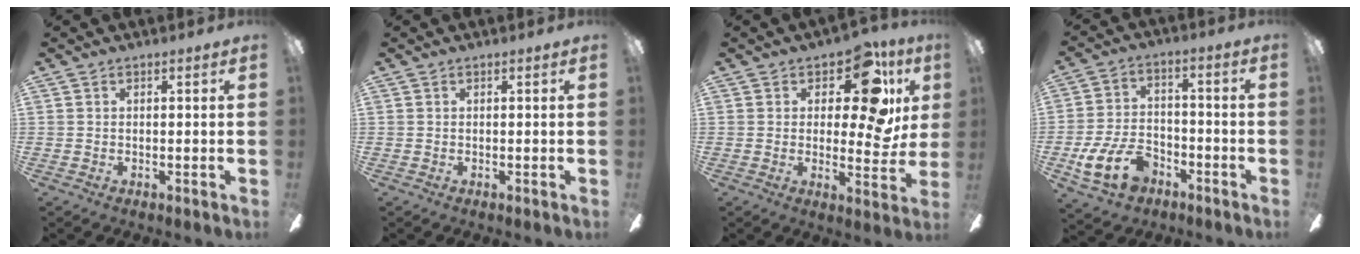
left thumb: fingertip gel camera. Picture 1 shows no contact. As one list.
[{"total": 0.0}, {"total": 13.9, "force": [6.3, 6.3, 10.6], "torque": [-0.141, -0.033, 0.102]}, {"total": 14.7, "force": [-7.5, 9.0, 9.0], "torque": [-0.191, 0.046, -0.133]}]